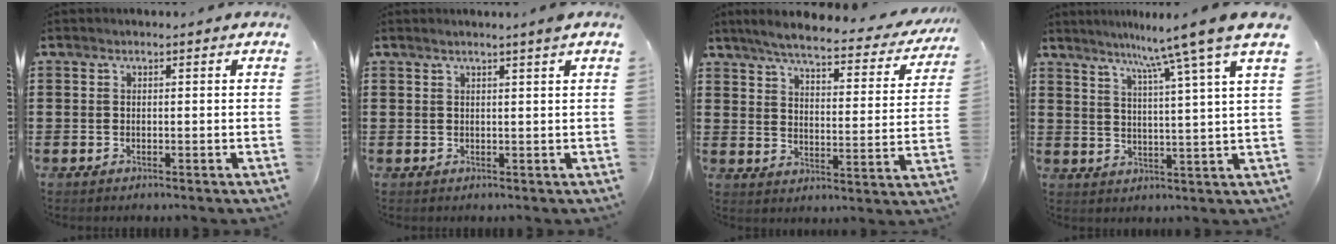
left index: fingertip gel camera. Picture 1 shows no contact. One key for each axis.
{"total": 1.5, "fx": 1.1, "fy": -0.6, "fz": 0.9, "tx": -0.018, "ty": -0.005, "tz": 0.020}
{"total": 5.6, "fx": 4.9, "fy": 0.3, "fz": 2.6, "tx": -0.073, "ty": -0.031, "tz": 0.080}
{"total": 8.3, "fx": 6.4, "fy": -1.7, "fz": 5.0, "tx": -0.104, "ty": -0.037, "tz": 0.099}